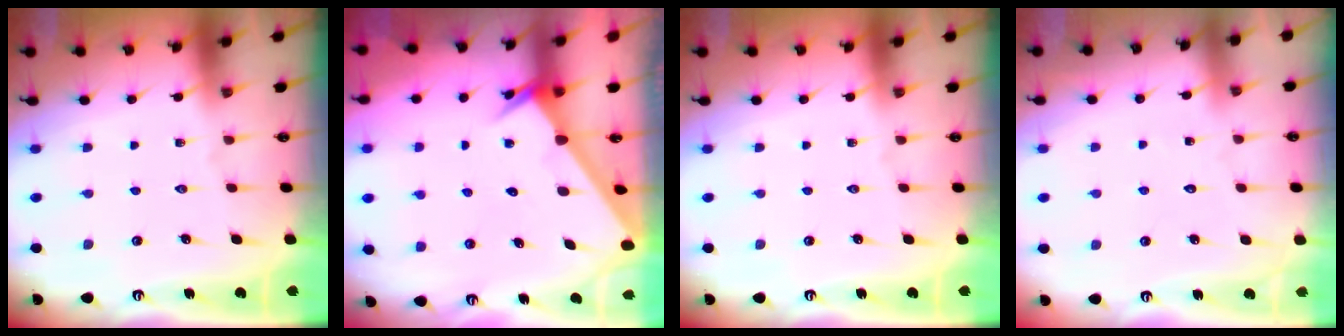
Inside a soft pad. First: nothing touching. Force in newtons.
{"total": 2.4, "press": 2.4, "slide": 0.1}
{"total": 0.0}
{"total": 3.3, "press": 3.3, "slide": 0.2}